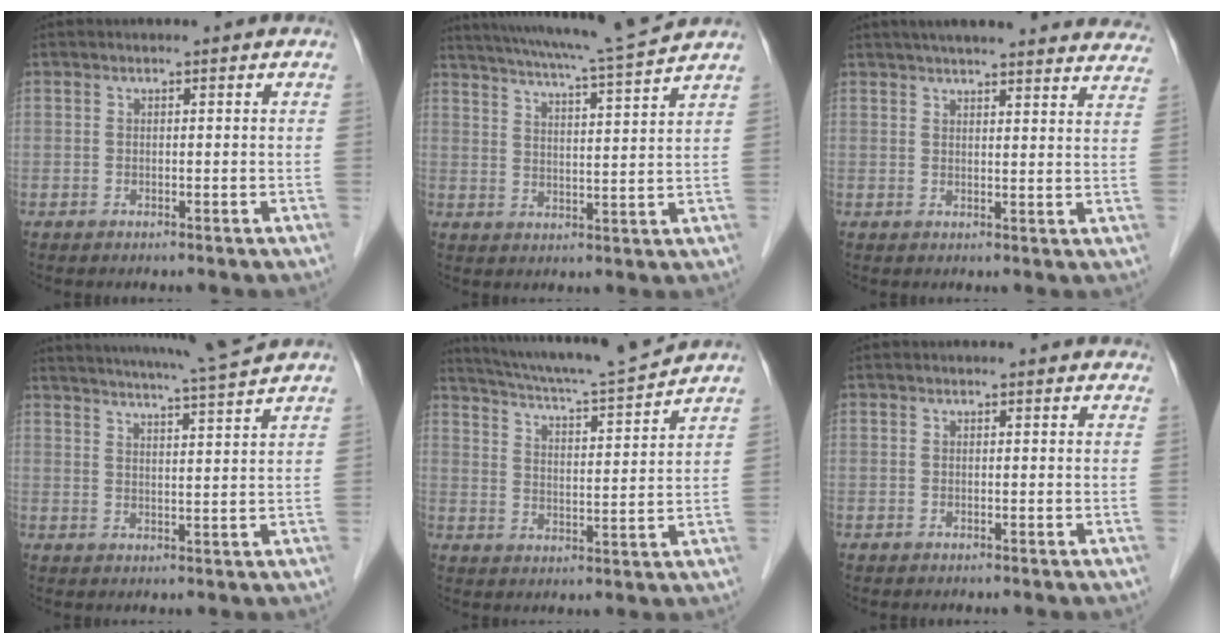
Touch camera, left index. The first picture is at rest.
{"total": 13.8, "force": [12.3, -1.4, 5.9], "torque": [-0.111, -0.013, 0.174]}
{"total": 25.1, "force": [23.0, 3.2, 9.6], "torque": [-0.138, -0.021, 0.265]}
{"total": 12.6, "force": [11.5, -1.7, 4.8], "torque": [-0.090, -0.019, 0.154]}
{"total": 13.6, "force": [12.8, -1.0, 4.3], "torque": [-0.086, -0.018, 0.193]}
{"total": 3.2, "force": [2.9, 0.9, 1.0], "torque": [-0.012, 0.012, 0.020]}